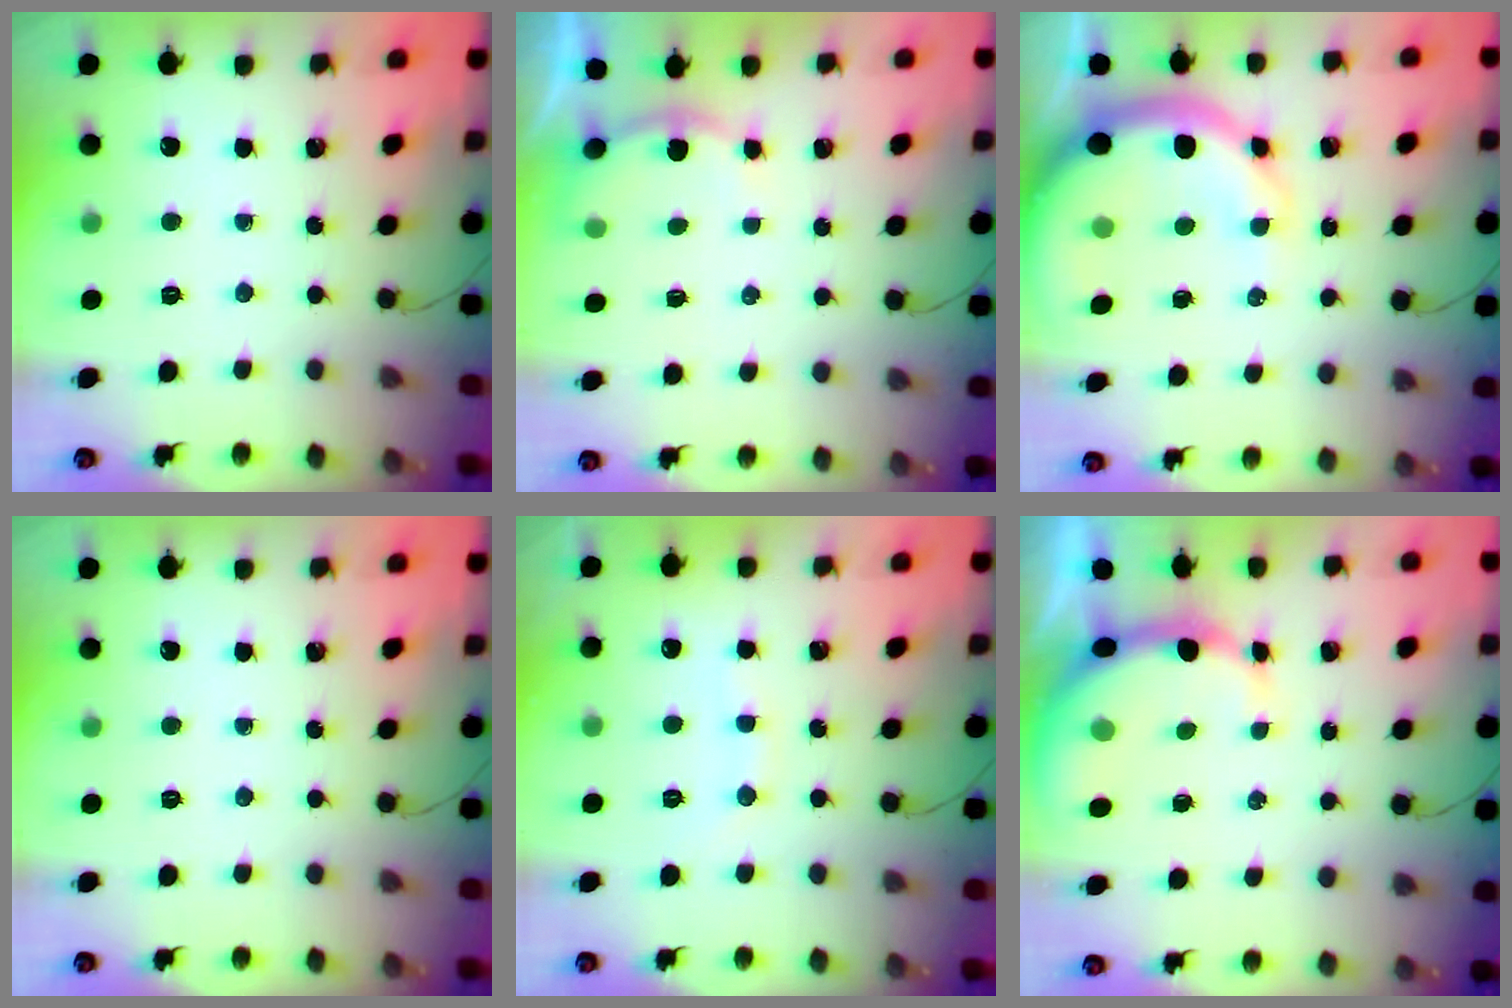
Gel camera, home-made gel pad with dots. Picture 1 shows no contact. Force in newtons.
{"total": 5.0, "press": 4.9, "slide": 0.8}
{"total": 12.8, "press": 12.3, "slide": 3.4}
{"total": 0.0}
{"total": 7.6, "press": 7.4, "slide": 1.5}
{"total": 8.3, "press": 8.1, "slide": 1.5}